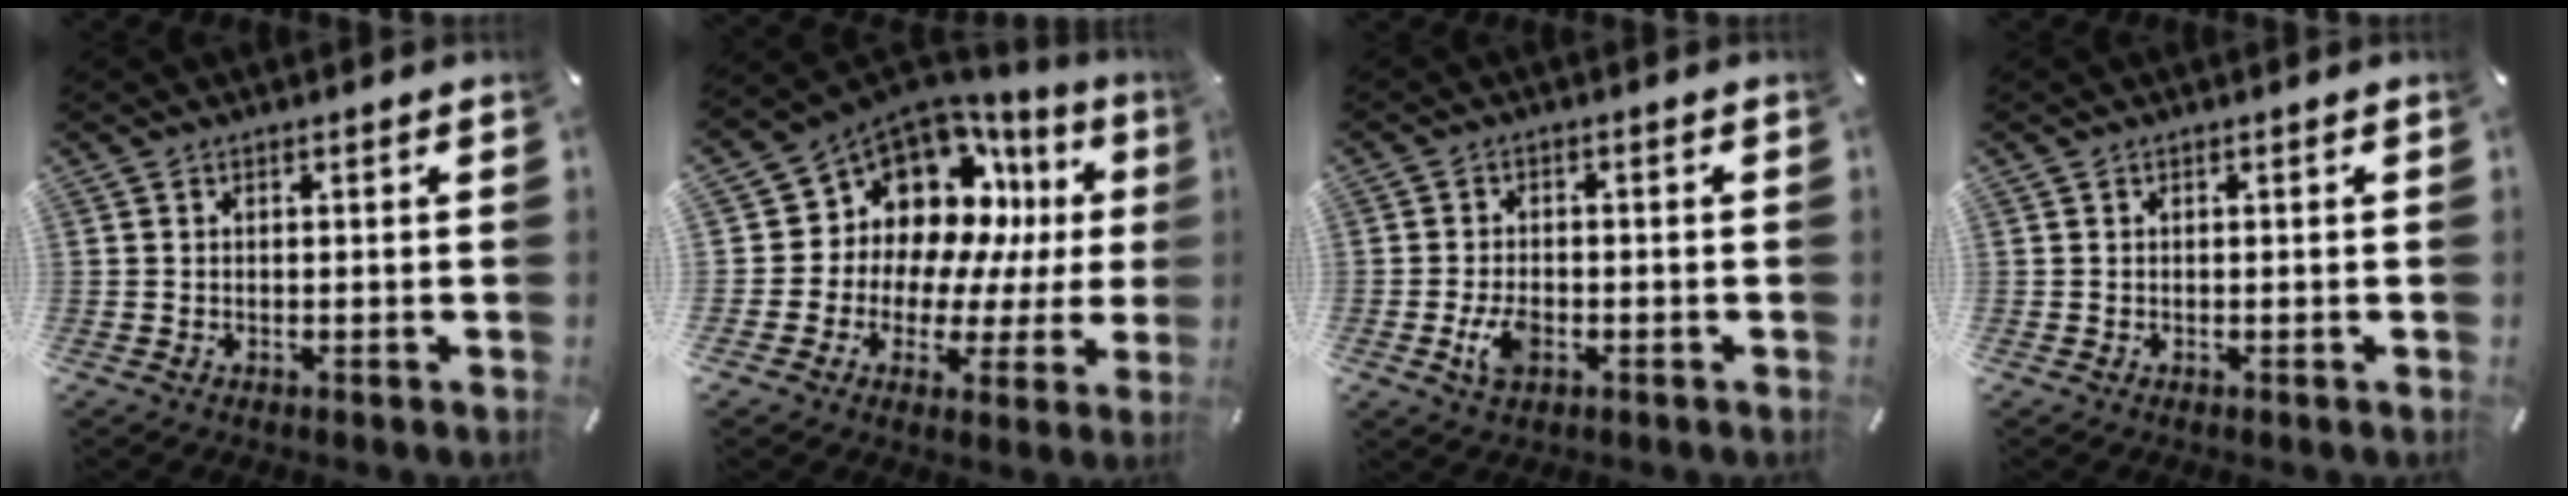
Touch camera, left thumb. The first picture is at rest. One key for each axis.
{"total": 12.1, "fx": 6.6, "fy": 9.2, "fz": 4.3, "tx": -0.073, "ty": -0.082, "tz": 0.124}
{"total": 5.1, "fx": -1.8, "fy": 3.2, "fz": 3.6, "tx": -0.086, "ty": 0.000, "tz": -0.035}
{"total": 0.0}